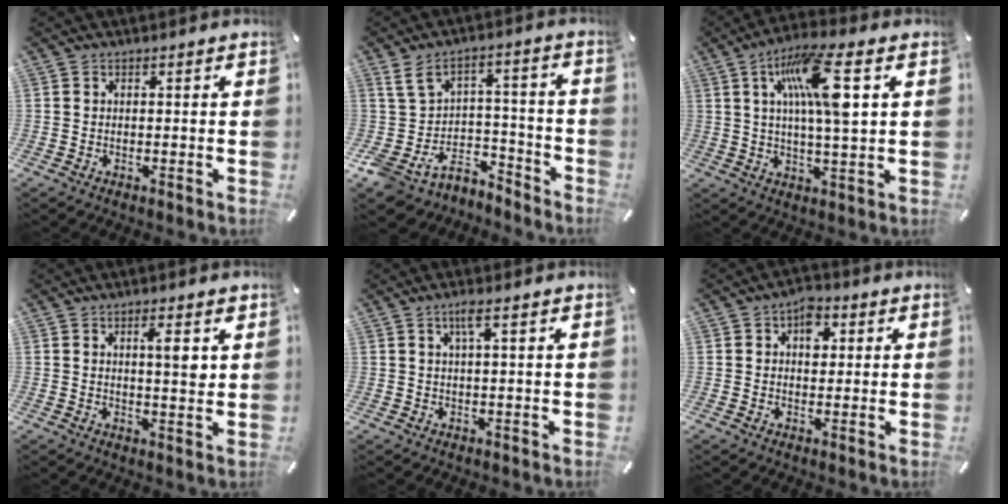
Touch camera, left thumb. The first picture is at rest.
{"total": 8.6, "force": [-1.9, 6.9, 4.7], "torque": [-0.080, 0.013, -0.032]}
{"total": 13.7, "force": [4.7, 3.3, 12.4], "torque": [-0.238, -0.001, 0.071]}
{"total": 4.8, "force": [1.9, 1.1, 4.2], "torque": [-0.063, -0.005, 0.023]}
{"total": 3.5, "force": [1.6, 0.3, 3.1], "torque": [-0.065, 0.004, 0.024]}
{"total": 5.2, "force": [1.5, 3.6, 3.4], "torque": [-0.030, -0.007, 0.017]}